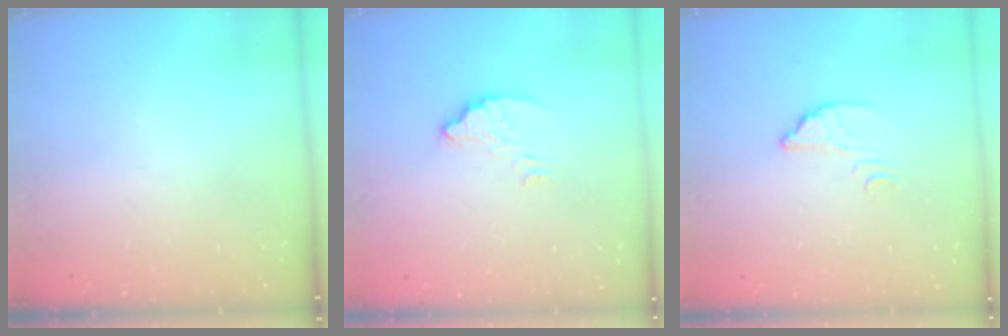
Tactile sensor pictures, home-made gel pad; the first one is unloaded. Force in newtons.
{"total": 3.8, "press": 3.8, "slide": 0.2}
{"total": 3.0, "press": 3.0, "slide": 0.2}